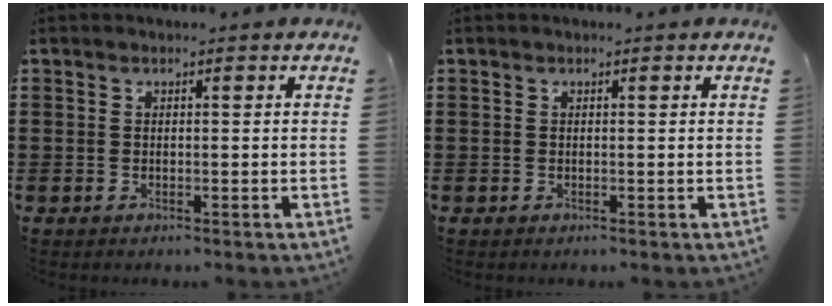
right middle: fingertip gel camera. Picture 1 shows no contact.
{"total": 0.0}